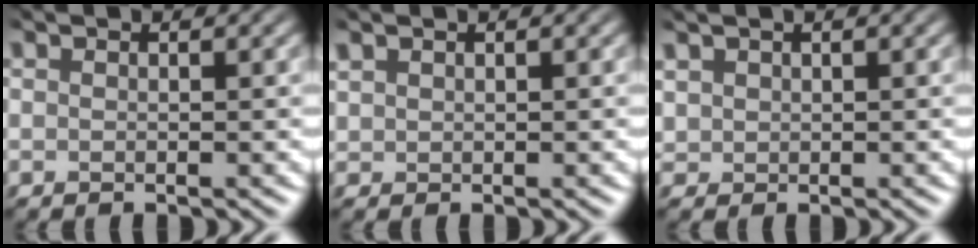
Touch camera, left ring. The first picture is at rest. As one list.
[{"total": 0.6, "force": [0.5, 0.0, -0.2], "torque": [-0.001, 0.005, 0.018]}, {"total": 0.8, "force": [0.7, 0.3, -0.1], "torque": [-0.007, 0.006, 0.025]}]